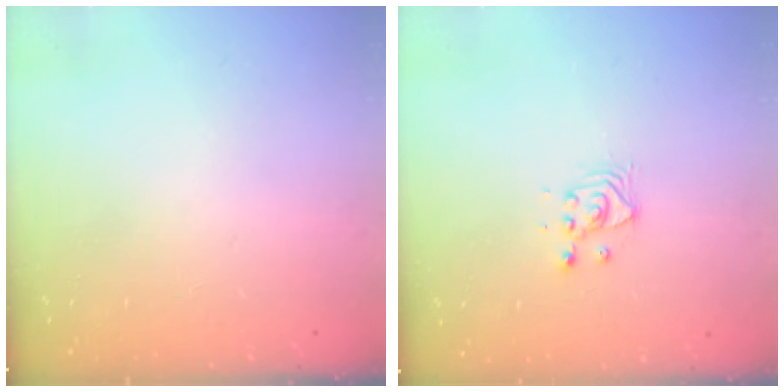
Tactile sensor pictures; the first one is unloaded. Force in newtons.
{"total": 3.7, "press": 3.7, "slide": 0.3}